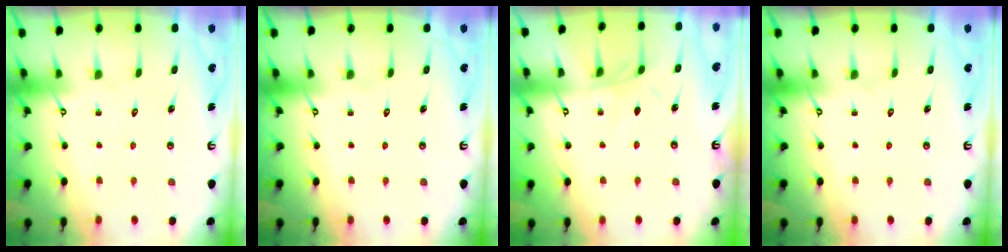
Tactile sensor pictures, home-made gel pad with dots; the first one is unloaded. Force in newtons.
{"total": 0.0}
{"total": 3.5, "press": 3.5, "slide": 0.3}
{"total": 0.0}